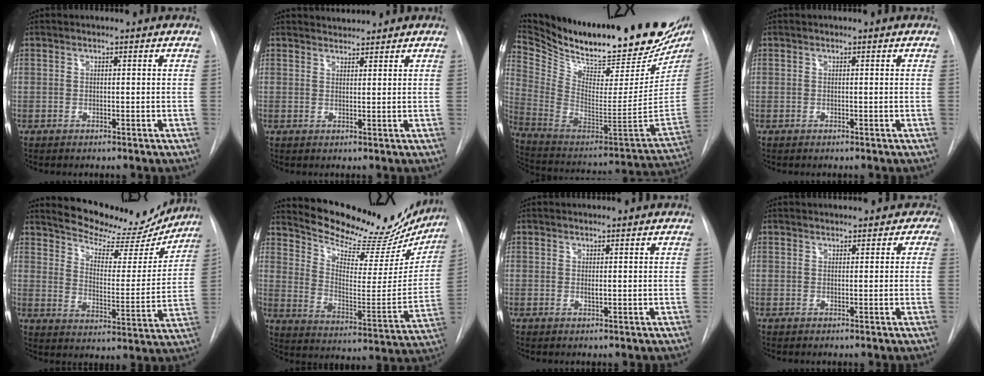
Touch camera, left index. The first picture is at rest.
{"total": 2.1, "force": [2.0, 0.1, -0.4], "torque": [-0.002, 0.011, 0.039]}
{"total": 34.5, "force": [28.2, 8.8, 17.8], "torque": [-0.317, -0.069, 0.405]}
{"total": 0.0}
{"total": 15.9, "force": [15.1, 3.6, 3.6], "torque": [-0.052, -0.032, 0.203]}
{"total": 24.1, "force": [21.8, 6.8, 7.9], "torque": [-0.115, -0.049, 0.292]}
{"total": 0.9, "force": [0.6, 0.3, 0.7], "torque": [-0.016, 0.003, 0.010]}
{"total": 4.6, "force": [3.6, 2.6, 1.4], "torque": [0.007, 0.010, 0.035]}